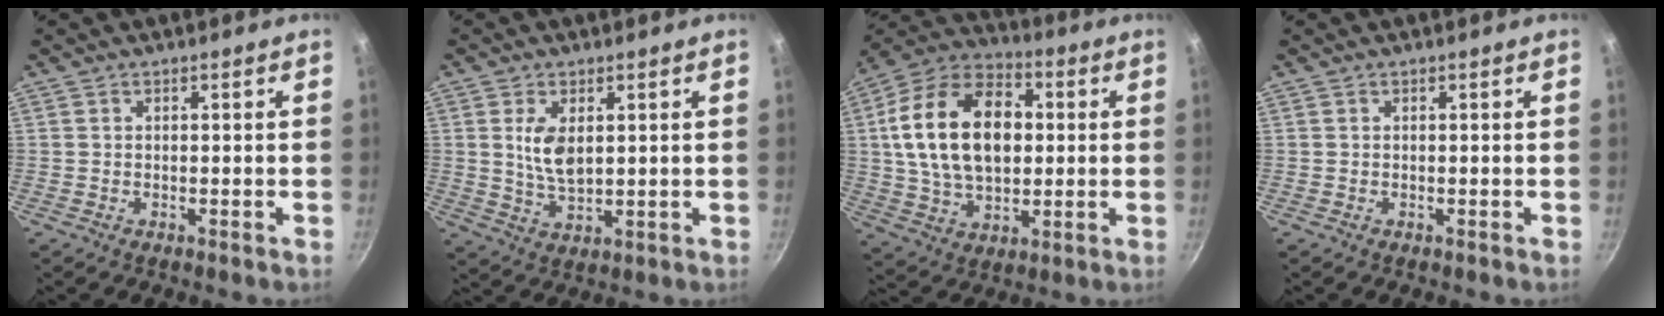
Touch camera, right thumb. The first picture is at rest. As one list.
[{"total": 6.3, "force": [1.5, 3.4, 5.1], "torque": [-0.092, -0.019, 0.032]}, {"total": 21.3, "force": [2.5, 13.9, 16.0], "torque": [-0.255, 0.019, 0.037]}, {"total": 0.0}]